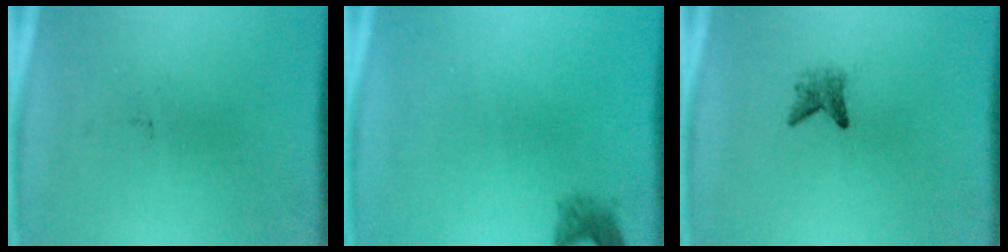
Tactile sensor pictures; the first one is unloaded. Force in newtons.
{"total": 1.5}
{"total": 2.0}